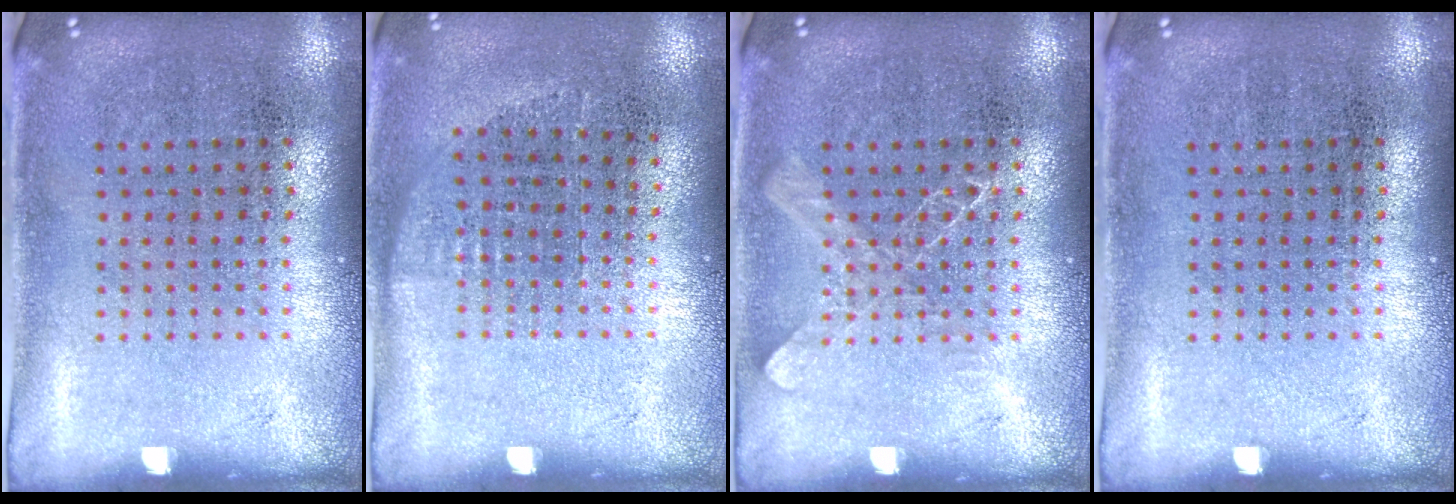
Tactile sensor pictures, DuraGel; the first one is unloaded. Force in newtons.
{"total": 0.7, "press": 0.6, "slide": 0.3}
{"total": 1.3, "press": 1.2, "slide": 0.3}
{"total": 0.0}